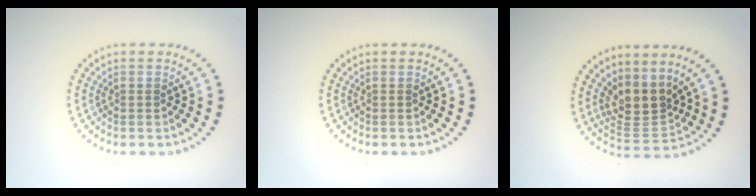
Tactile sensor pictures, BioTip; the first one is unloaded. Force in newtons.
{"total": 0.0}
{"total": 3.6, "press": 2.6, "slide": 2.5}